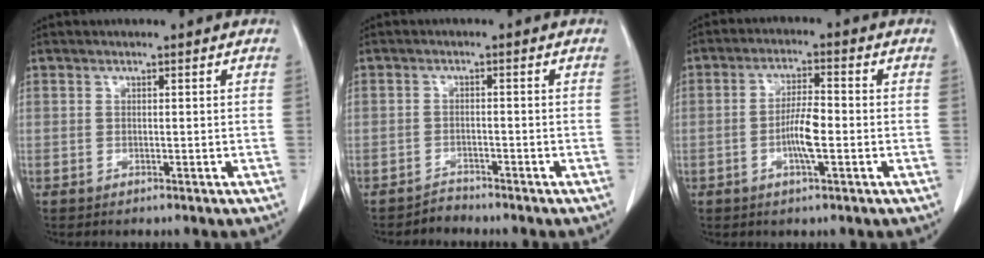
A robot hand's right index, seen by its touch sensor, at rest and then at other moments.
{"total": 1.7, "force": [-1.6, 0.4, -0.6], "torque": [0.015, -0.003, -0.028]}
{"total": 5.6, "force": [-1.4, 0.8, 5.3], "torque": [-0.106, 0.001, -0.027]}